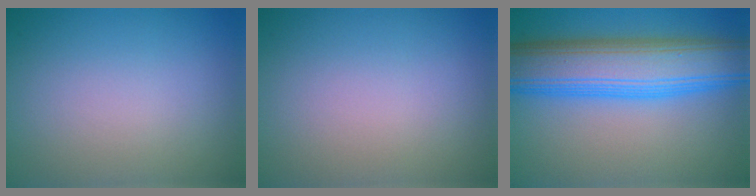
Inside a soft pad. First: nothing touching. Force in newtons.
{"total": 0.0}
{"total": 10.0, "press": 10.0, "slide": 0.1}